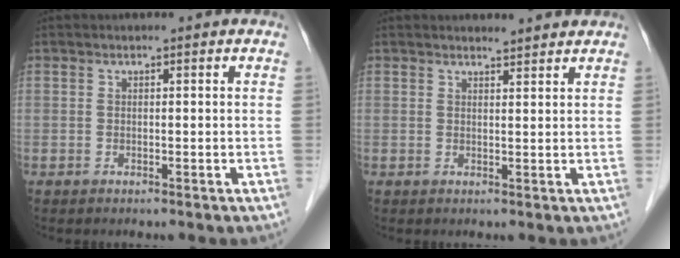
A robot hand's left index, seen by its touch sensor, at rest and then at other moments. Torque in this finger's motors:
{"motor_torque": [0.06, -0.08, -0.18, -0.02]}